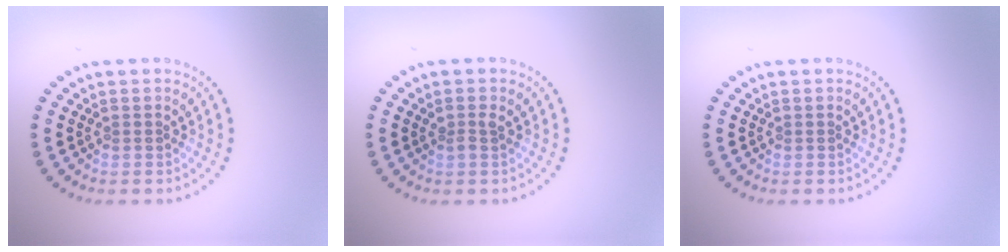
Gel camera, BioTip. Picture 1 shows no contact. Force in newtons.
{"total": 0.7, "press": 0.7, "slide": 0.2}
{"total": 0.0}